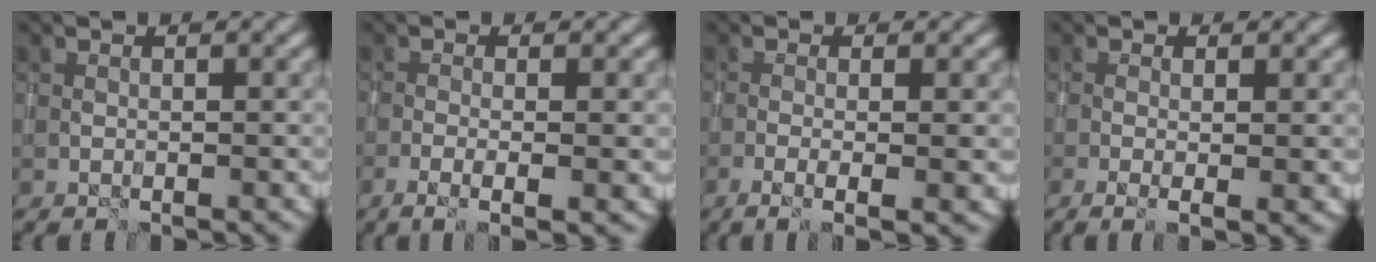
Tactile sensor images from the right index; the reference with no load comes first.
{"total": 4.0, "force": [-1.2, 1.2, 3.7], "torque": [-0.060, -0.005, -0.027]}
{"total": 4.4, "force": [-1.0, 1.3, 4.0], "torque": [-0.063, -0.006, -0.022]}
{"total": 3.5, "force": [-0.5, 0.9, 3.3], "torque": [-0.050, -0.004, -0.009]}